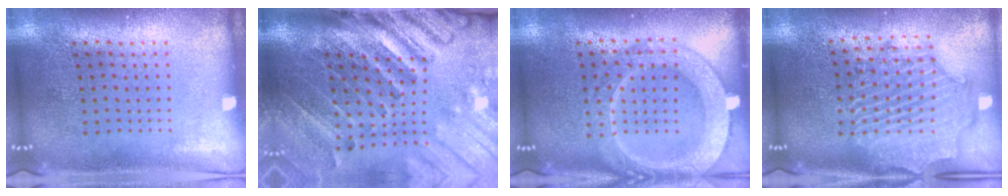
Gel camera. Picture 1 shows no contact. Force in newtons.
{"total": 4.4, "press": 3.2, "slide": 3.0}
{"total": 4.1, "press": 4.1, "slide": 0.4}
{"total": 2.5, "press": 2.2, "slide": 1.1}